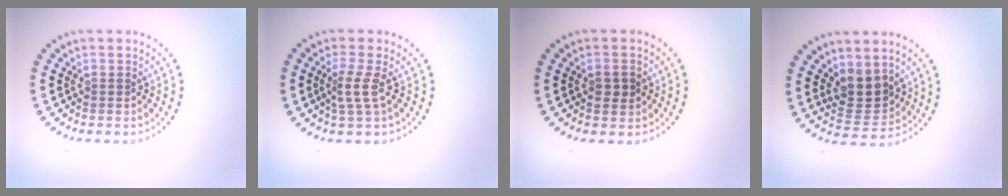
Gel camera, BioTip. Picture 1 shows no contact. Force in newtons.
{"total": 2.1, "press": 1.5, "slide": 1.5}
{"total": 1.6, "press": 1.6, "slide": 0.1}
{"total": 3.6, "press": 3.3, "slide": 1.5}